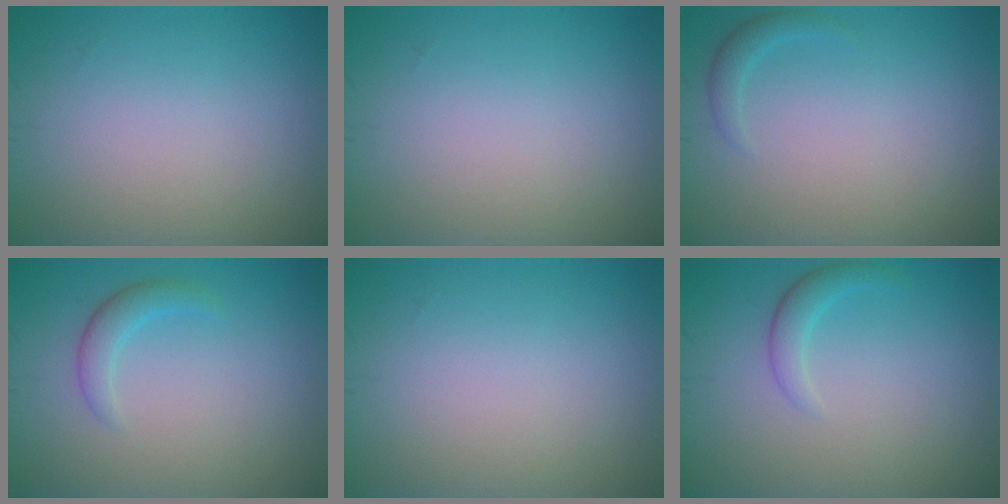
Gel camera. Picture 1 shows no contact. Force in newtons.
{"total": 0.0}
{"total": 1.2, "press": 1.2, "slide": 0.1}
{"total": 1.8, "press": 1.8, "slide": 0.0}
{"total": 0.0}
{"total": 1.8, "press": 1.8, "slide": 0.1}